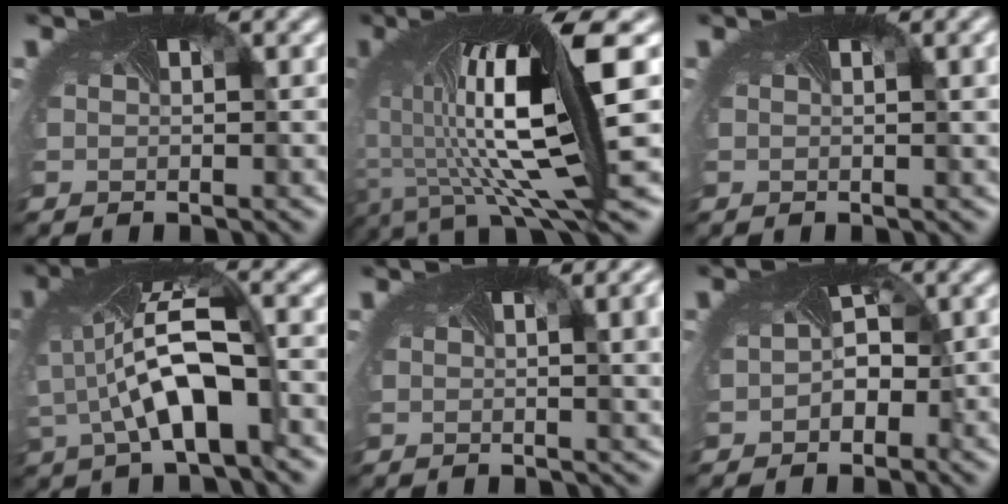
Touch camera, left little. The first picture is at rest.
{"total": 12.9, "force": [0.1, 3.2, 12.5], "torque": [-0.207, -0.014, 0.010]}
{"total": 2.0, "force": [0.6, 0.6, 1.7], "torque": [-0.016, 0.004, 0.001]}
{"total": 5.7, "force": [-1.4, 2.1, 5.1], "torque": [-0.129, -0.003, -0.019]}
{"total": 6.0, "force": [1.5, 2.4, 5.3], "torque": [-0.057, 0.008, 0.016]}
{"total": 2.2, "force": [-0.5, 1.8, 1.1], "torque": [-0.036, -0.009, -0.003]}